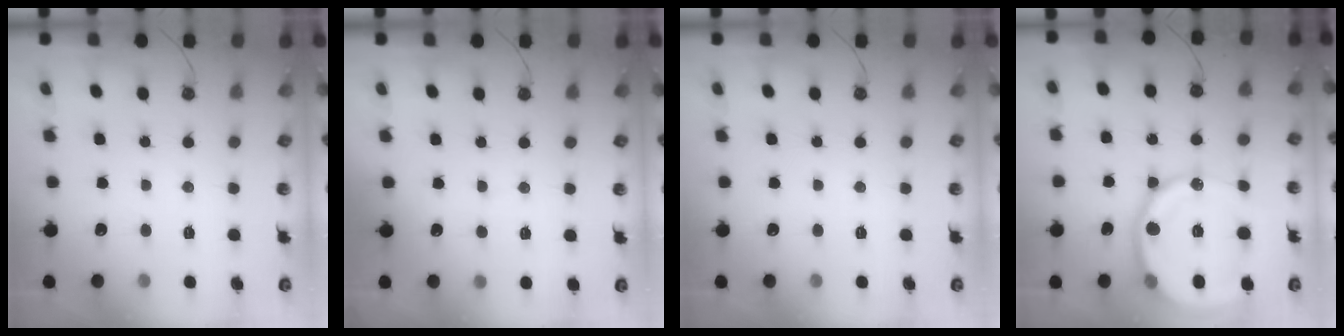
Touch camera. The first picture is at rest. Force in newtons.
{"total": 1.8, "press": 1.8, "slide": 0.1}
{"total": 0.0}
{"total": 20.3, "press": 20.1, "slide": 2.6}